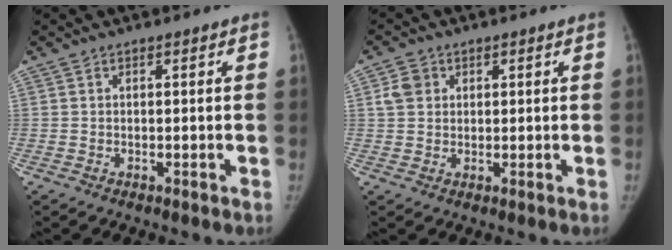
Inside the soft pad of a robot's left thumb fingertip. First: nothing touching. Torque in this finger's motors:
{"motor_torque": [0.65, 0.79, 0.42, -0.66, 0.23]}